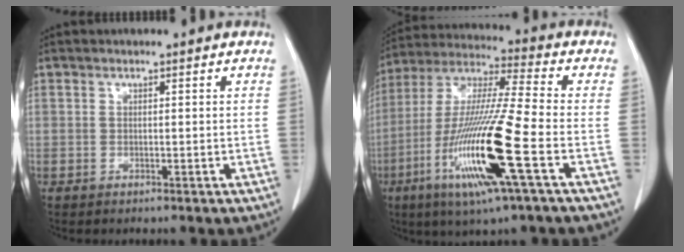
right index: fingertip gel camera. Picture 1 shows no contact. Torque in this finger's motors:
{"motor_torque": [2.14, 0.00, 1.05, 0.21]}